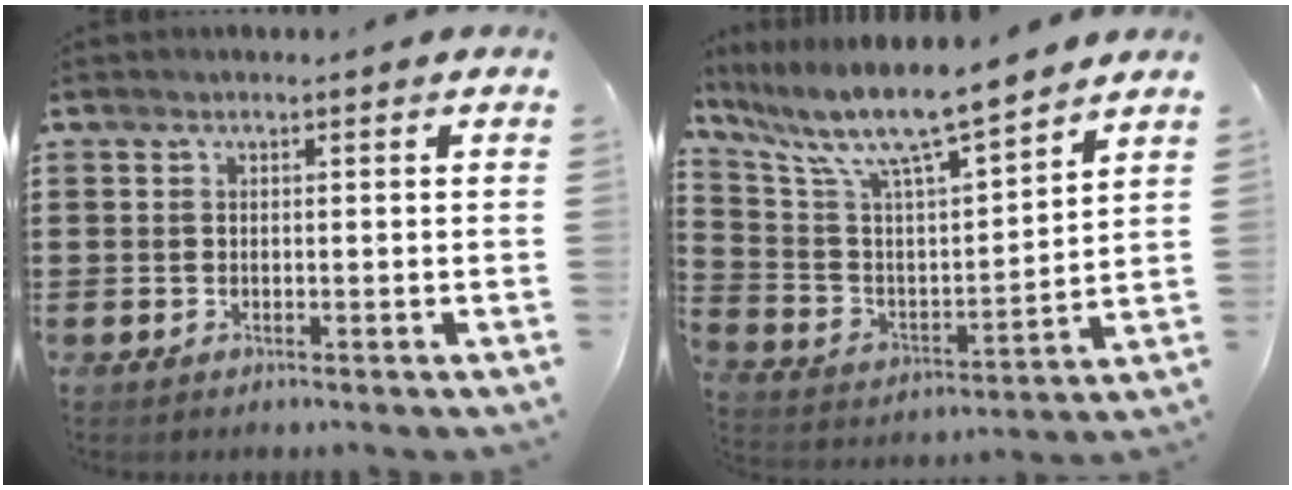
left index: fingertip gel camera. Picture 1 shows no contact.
{"total": 10.1, "force": [8.4, 1.0, 5.5], "torque": [-0.143, -0.057, 0.139]}